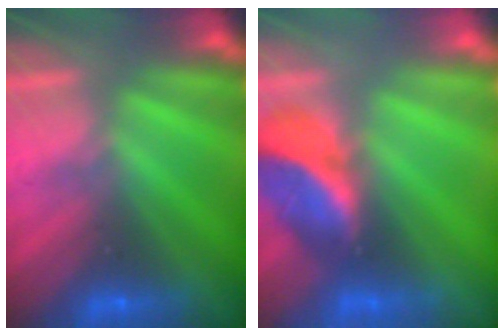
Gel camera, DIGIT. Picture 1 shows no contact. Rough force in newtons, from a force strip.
{"total": 2.8}